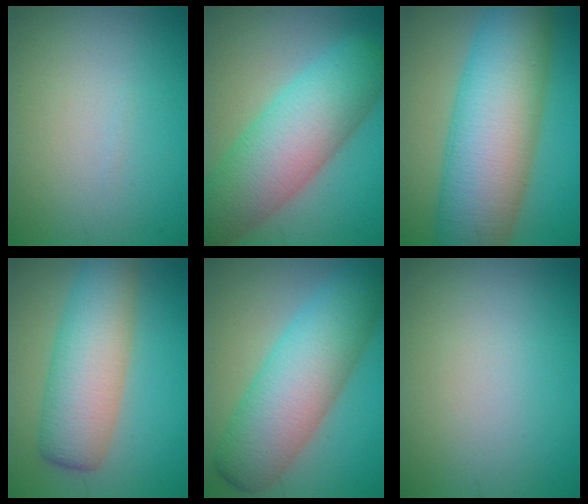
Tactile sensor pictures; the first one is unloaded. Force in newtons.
{"total": 9.5, "press": 9.5, "slide": 0.5}
{"total": 12.9, "press": 12.9, "slide": 0.5}
{"total": 7.1, "press": 7.1, "slide": 0.3}
{"total": 9.2, "press": 9.2, "slide": 0.1}
{"total": 0.0}